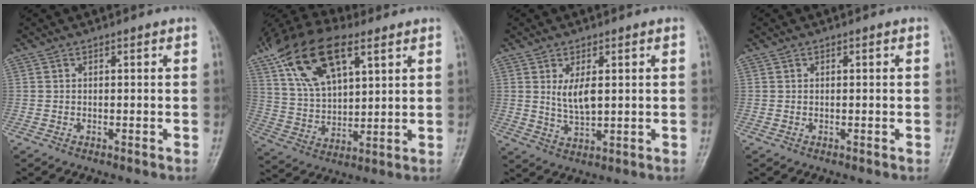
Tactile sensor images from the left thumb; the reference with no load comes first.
{"total": 18.5, "force": [9.1, 9.0, 13.3], "torque": [-0.231, -0.006, 0.167]}
{"total": 5.5, "force": [1.2, 2.5, 4.8], "torque": [-0.081, -0.011, 0.031]}
{"total": 0.0}